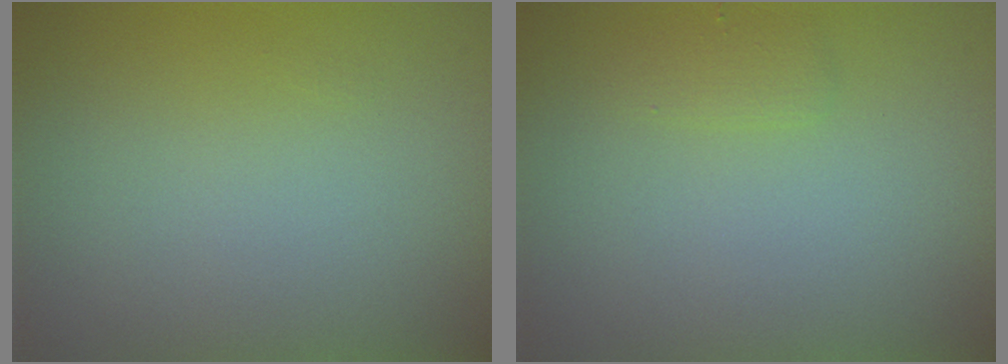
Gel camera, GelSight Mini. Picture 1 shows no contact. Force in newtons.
{"total": 0.9, "press": 0.9, "slide": 0.0}